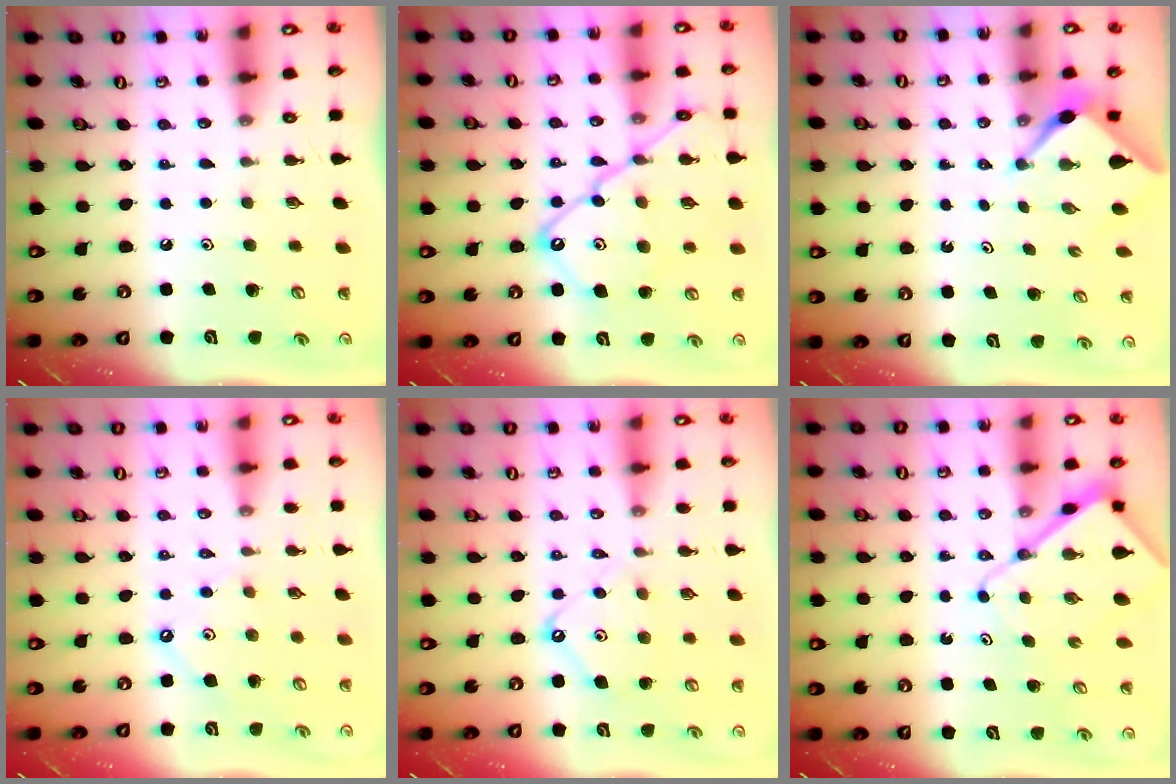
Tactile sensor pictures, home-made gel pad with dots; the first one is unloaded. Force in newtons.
{"total": 16.7, "press": 16.6, "slide": 1.8}
{"total": 2.2, "press": 2.1, "slide": 0.3}
{"total": 2.8, "press": 2.8, "slide": 0.5}
{"total": 8.0, "press": 7.9, "slide": 0.9}
{"total": 8.4, "press": 8.3, "slide": 0.9}